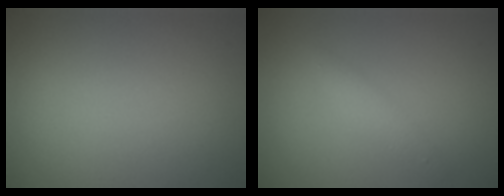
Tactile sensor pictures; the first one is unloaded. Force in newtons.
{"total": 1.6, "press": 1.6, "slide": 0.0}